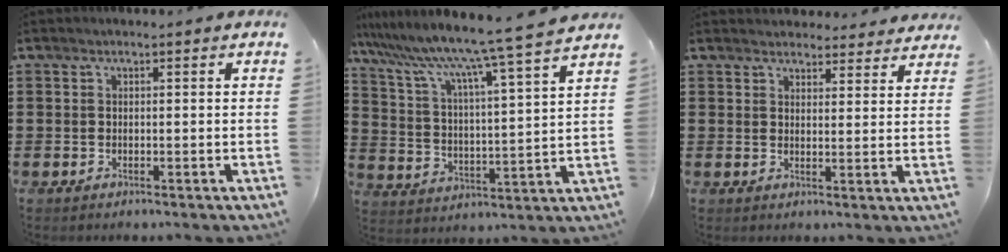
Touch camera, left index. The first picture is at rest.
{"total": 8.3, "force": [7.3, -1.4, 3.8], "torque": [-0.105, -0.063, 0.112]}
{"total": 3.7, "force": [3.6, 0.8, 0.2], "torque": [-0.006, -0.014, 0.066]}